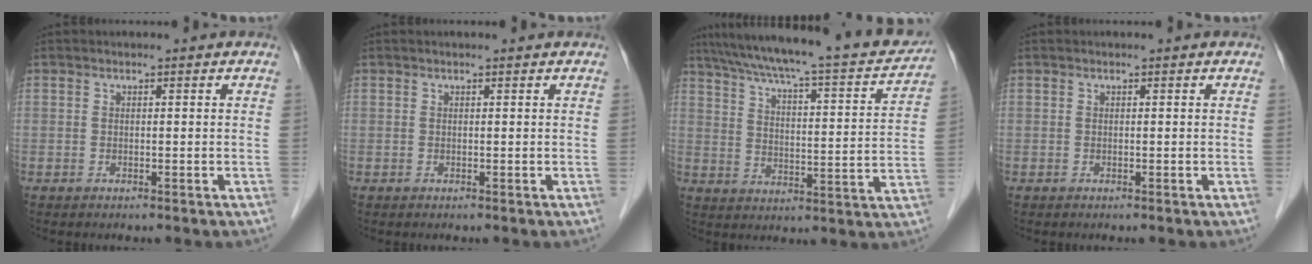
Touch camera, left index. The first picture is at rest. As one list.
[{"total": 0.6, "force": [0.6, 0.0, 0.2], "torque": [-0.005, 0.002, 0.007]}, {"total": 24.1, "force": [20.8, 3.1, 11.7], "torque": [-0.190, -0.010, 0.278]}, {"total": 0.0}]